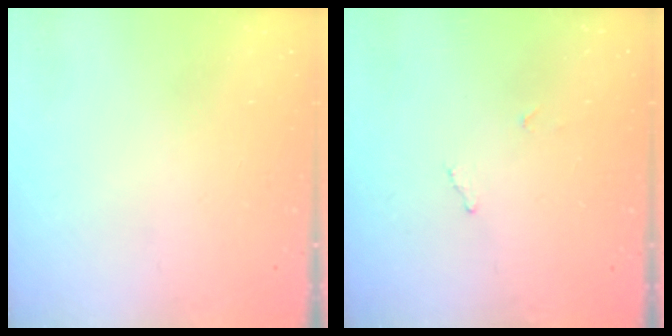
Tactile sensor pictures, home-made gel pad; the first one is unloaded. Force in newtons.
{"total": 6.4, "press": 6.4, "slide": 0.4}